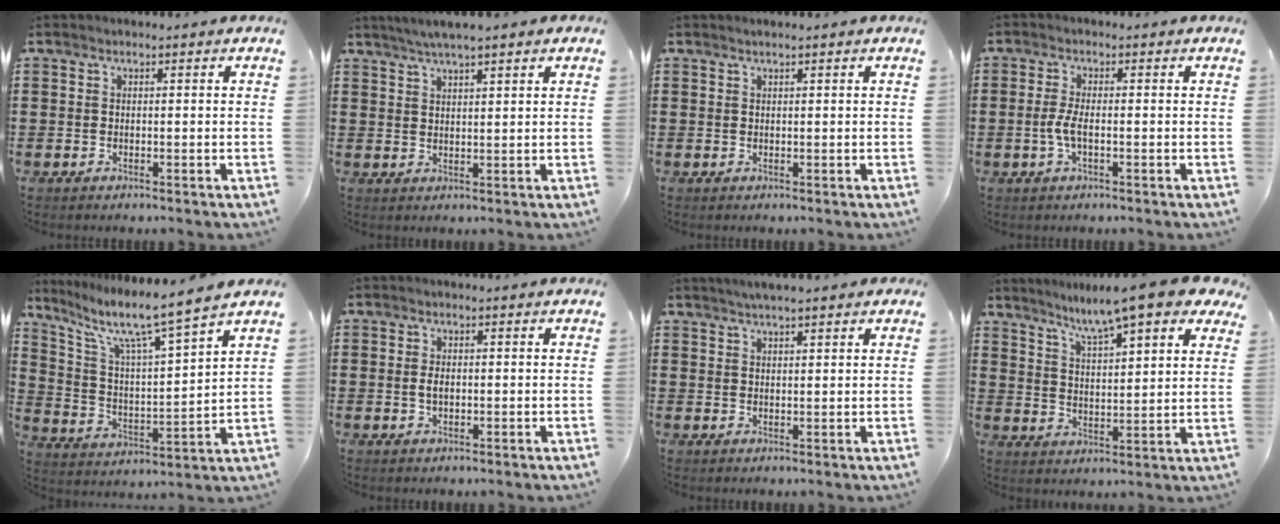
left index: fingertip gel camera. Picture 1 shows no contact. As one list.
[{"total": 3.3, "force": [2.7, 0.1, 1.9], "torque": [-0.042, 0.001, 0.048]}, {"total": 0.6, "force": [0.4, -0.1, 0.4], "torque": [-0.007, -0.002, 0.008]}, {"total": 3.3, "force": [-0.7, 0.8, 3.1], "torque": [-0.077, -0.006, -0.020]}, {"total": 8.0, "force": [6.3, 0.2, 4.9], "torque": [-0.122, -0.043, 0.097]}, {"total": 1.9, "force": [0.1, 0.9, 1.6], "torque": [-0.041, 0.000, -0.002]}, {"total": 2.6, "force": [2.3, 0.2, 1.3], "torque": [-0.028, 0.004, 0.041]}, {"total": 9.2, "force": [7.6, 0.4, 5.1], "torque": [-0.110, -0.034, 0.123]}]